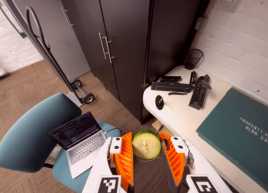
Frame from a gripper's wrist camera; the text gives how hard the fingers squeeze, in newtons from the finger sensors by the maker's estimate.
{"total": 9.0, "left": 9.2, "right": 8.9}